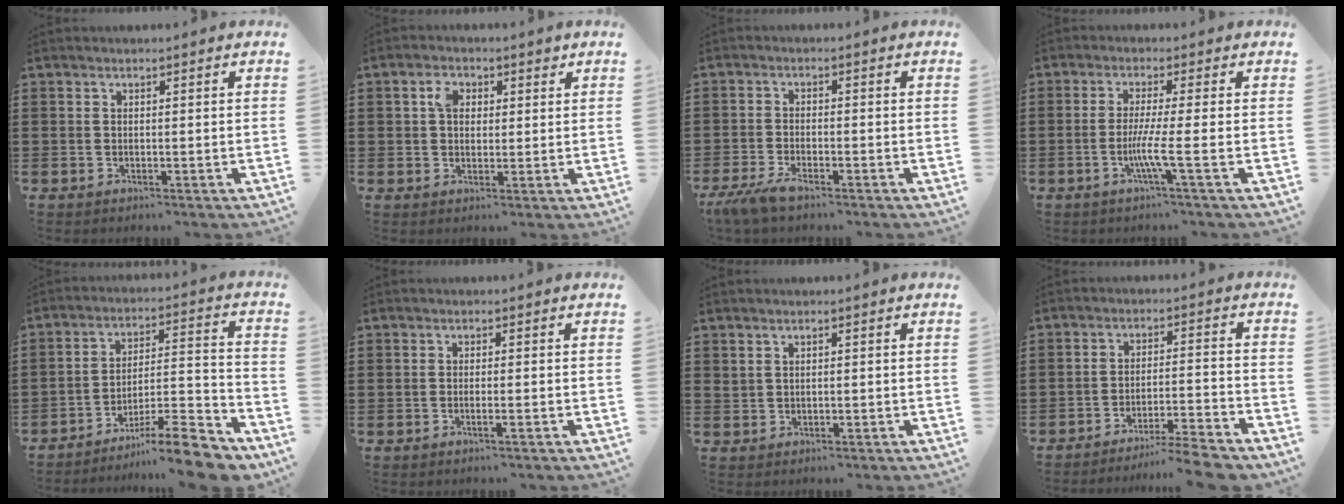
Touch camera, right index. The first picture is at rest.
{"total": 3.7, "force": [1.2, 2.6, 2.3], "torque": [-0.048, 0.007, 0.019]}
{"total": 3.8, "force": [-3.0, 0.3, 2.2], "torque": [-0.057, -0.012, -0.060]}
{"total": 5.4, "force": [-1.5, -0.6, 5.1], "torque": [-0.104, -0.018, -0.033]}
{"total": 11.3, "force": [-9.4, 1.2, 6.1], "torque": [-0.081, 0.023, -0.179]}
{"total": 1.3, "force": [-0.7, -0.1, 1.1], "torque": [-0.018, -0.006, -0.012]}
{"total": 0.6, "force": [0.2, 0.2, 0.5], "torque": [-0.011, 0.002, 0.003]}
{"total": 6.6, "force": [-6.0, -0.6, 2.5], "torque": [-0.037, -0.008, -0.116]}